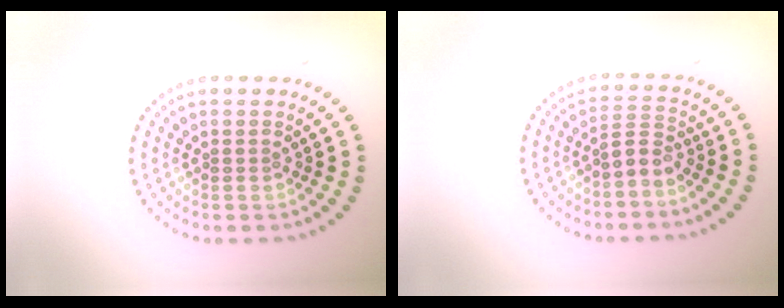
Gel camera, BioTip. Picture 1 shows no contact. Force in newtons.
{"total": 2.0, "press": 1.4, "slide": 1.4}